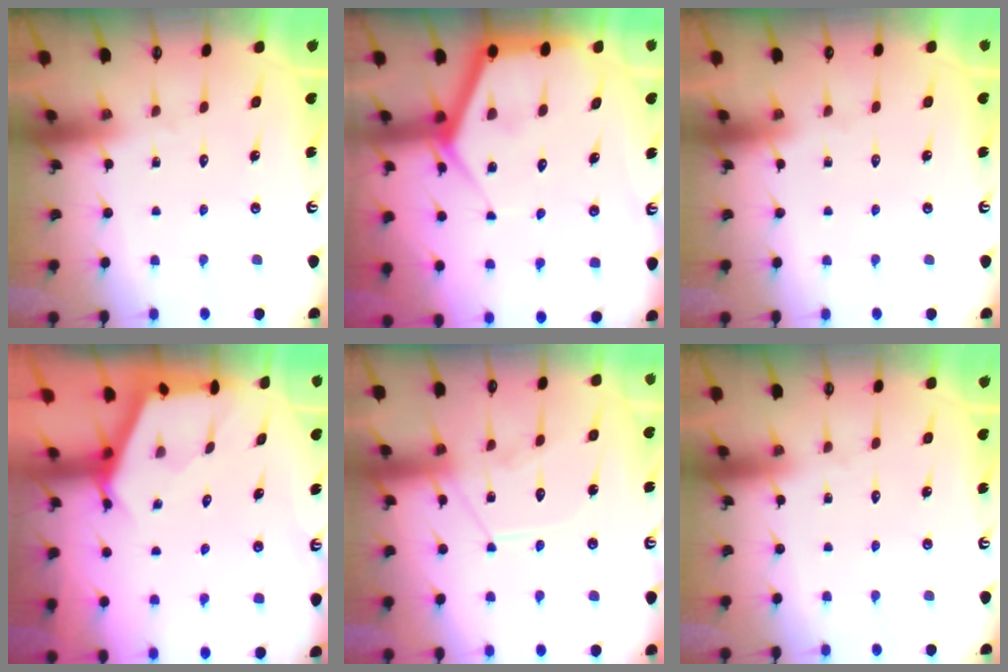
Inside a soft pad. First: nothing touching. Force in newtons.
{"total": 8.2, "press": 8.2, "slide": 0.7}
{"total": 0.0}
{"total": 2.6, "press": 2.5, "slide": 0.4}
{"total": 12.1, "press": 12.0, "slide": 1.0}
{"total": 0.0}